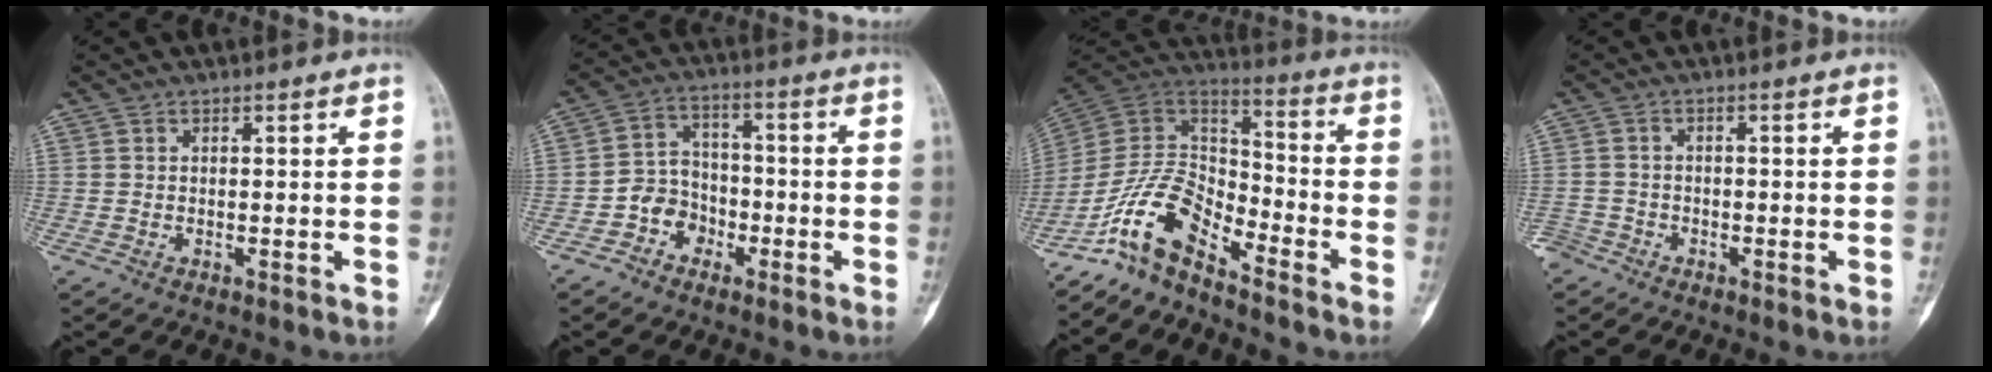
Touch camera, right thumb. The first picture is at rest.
{"total": 7.0, "force": [-3.2, 5.9, 2.0], "torque": [0.005, 0.035, -0.063]}
{"total": 12.0, "force": [-9.1, 4.9, 6.0], "torque": [-0.105, 0.094, -0.184]}
{"total": 2.7, "force": [-2.1, 1.7, -0.1], "torque": [0.010, 0.011, -0.045]}